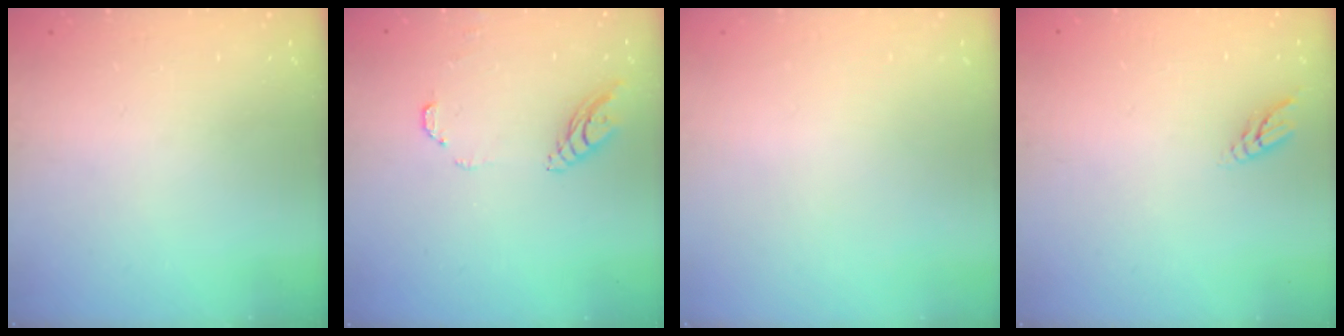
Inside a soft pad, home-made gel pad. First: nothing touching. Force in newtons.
{"total": 8.9, "press": 8.9, "slide": 0.9}
{"total": 0.0}
{"total": 4.7, "press": 4.7, "slide": 0.4}